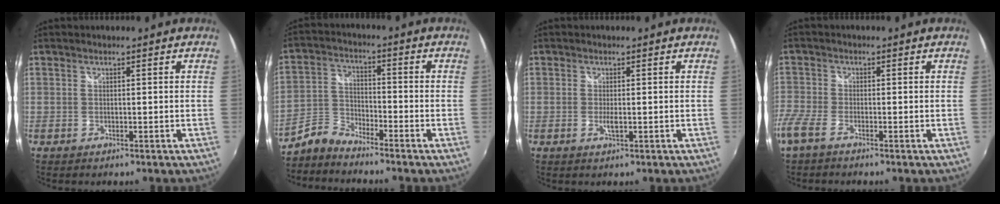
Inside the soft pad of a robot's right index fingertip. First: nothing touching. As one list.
[{"total": 5.1, "force": [-4.8, 1.2, 1.3], "torque": [-0.028, 0.012, -0.109]}, {"total": 1.6, "force": [-0.3, 0.4, 1.6], "torque": [-0.030, -0.003, -0.005]}, {"total": 5.9, "force": [-4.1, 2.0, 3.6], "torque": [-0.100, -0.017, -0.093]}]